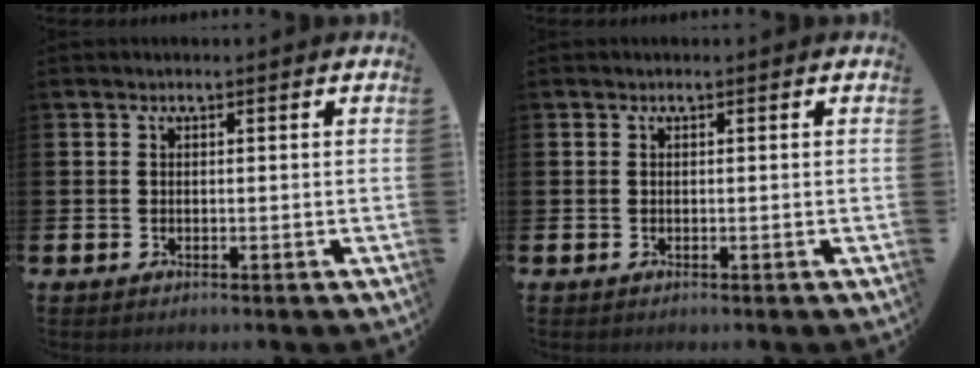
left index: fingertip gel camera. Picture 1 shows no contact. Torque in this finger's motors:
{"motor_torque": [0.00, 0.00, 0.00, 0.00]}